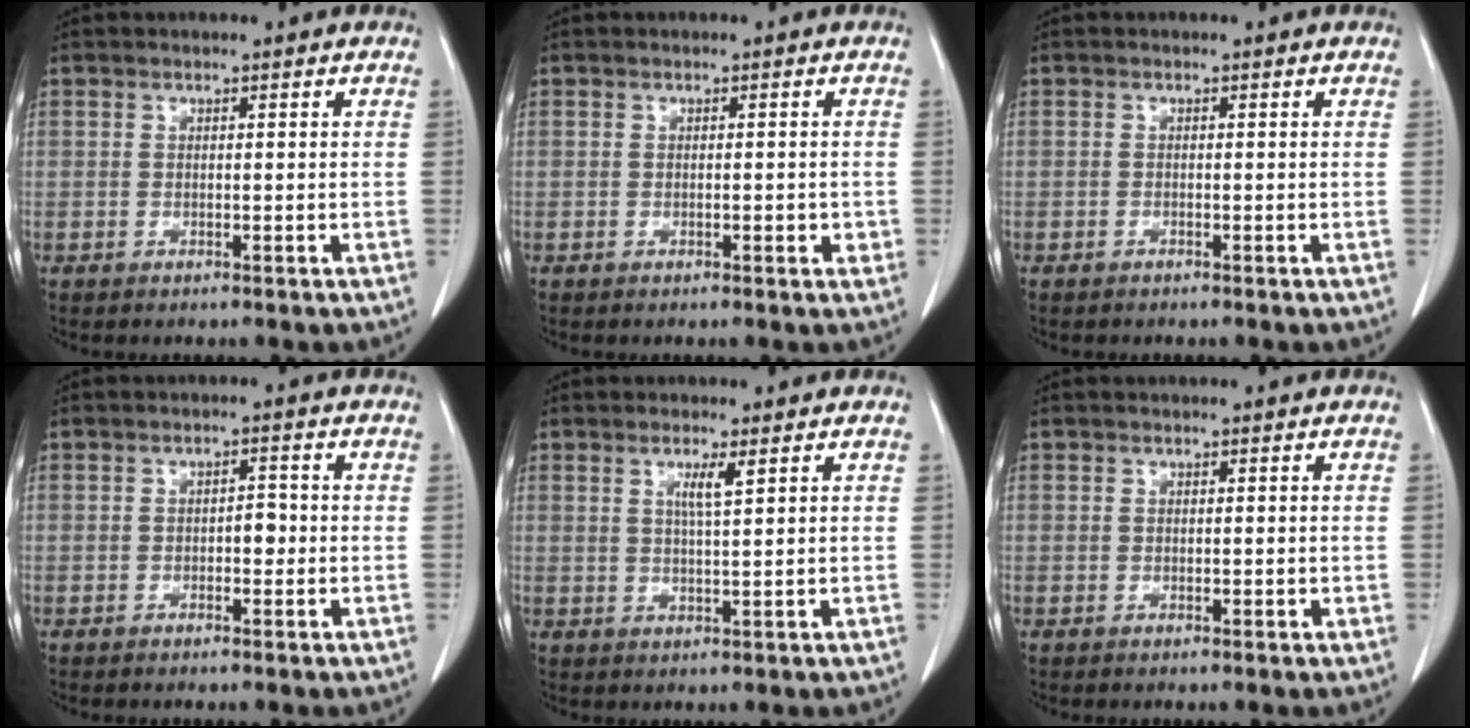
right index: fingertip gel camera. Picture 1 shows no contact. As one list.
[{"total": 1.3, "force": [-0.2, 0.6, 1.1], "torque": [-0.009, 0.003, 0.002]}, {"total": 0.0}, {"total": 2.3, "force": [-0.2, 1.2, 2.0], "torque": [-0.018, 0.007, -0.002]}, {"total": 2.9, "force": [1.3, -0.1, 2.6], "torque": [-0.050, -0.003, 0.025]}, {"total": 0.6, "force": [0.3, 0.4, 0.3], "torque": [0.002, 0.002, 0.007]}]